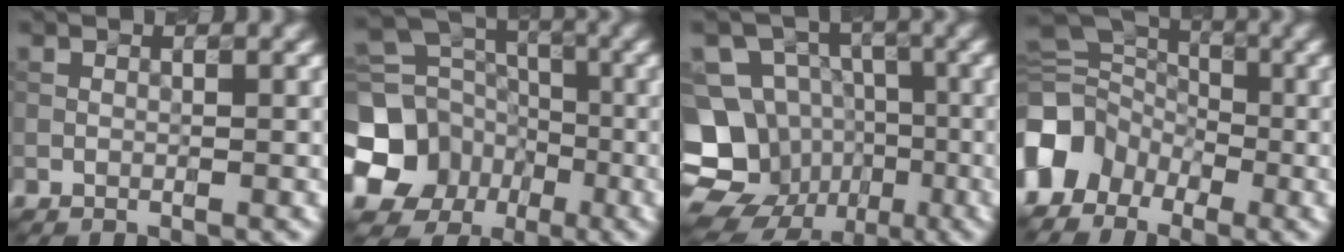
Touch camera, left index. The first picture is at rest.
{"total": 15.5, "force": [-6.2, 13.6, 4.4], "torque": [-0.130, -0.032, -0.117]}
{"total": 15.4, "force": [-6.2, 13.5, 3.9], "torque": [-0.104, -0.017, -0.098]}
{"total": 6.9, "force": [-3.2, 5.3, 3.0], "torque": [-0.044, 0.008, -0.079]}